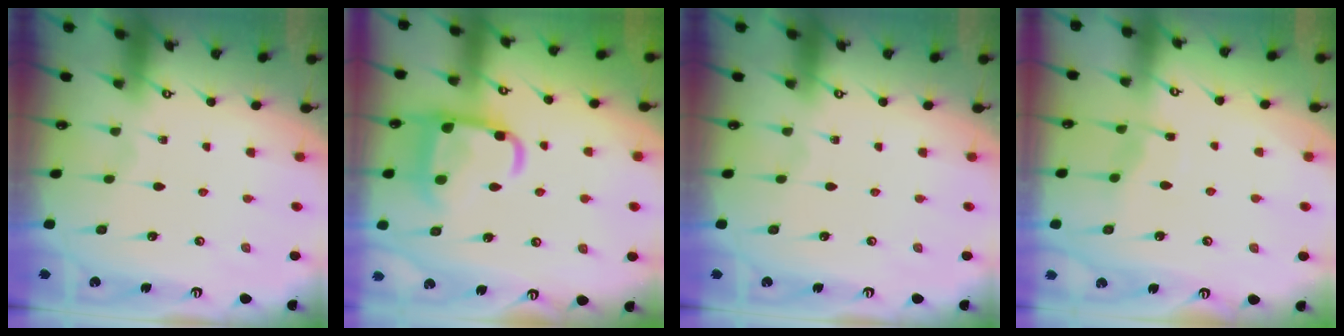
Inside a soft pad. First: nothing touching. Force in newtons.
{"total": 15.5, "press": 15.4, "slide": 1.7}
{"total": 0.0}
{"total": 4.7, "press": 4.6, "slide": 0.6}